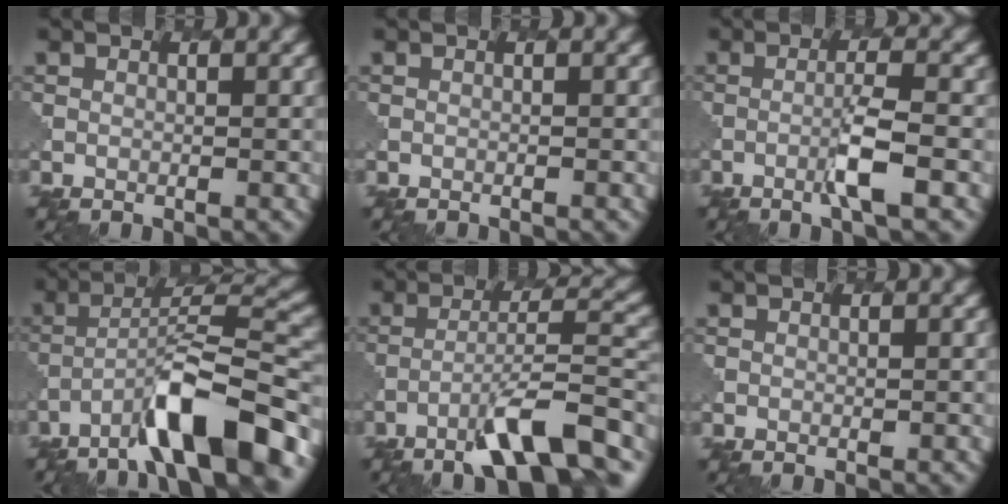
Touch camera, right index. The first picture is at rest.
{"total": 0.7, "force": [-0.7, 0.2, 0.1], "torque": [0.006, -0.004, -0.012]}
{"total": 2.8, "force": [-0.9, 0.0, 2.7], "torque": [-0.048, 0.009, -0.021]}
{"total": 9.8, "force": [-6.0, 2.1, 7.5], "torque": [-0.121, 0.018, -0.101]}
{"total": 8.7, "force": [-5.2, 1.7, 6.8], "torque": [-0.111, 0.012, -0.082]}
{"total": 0.0}